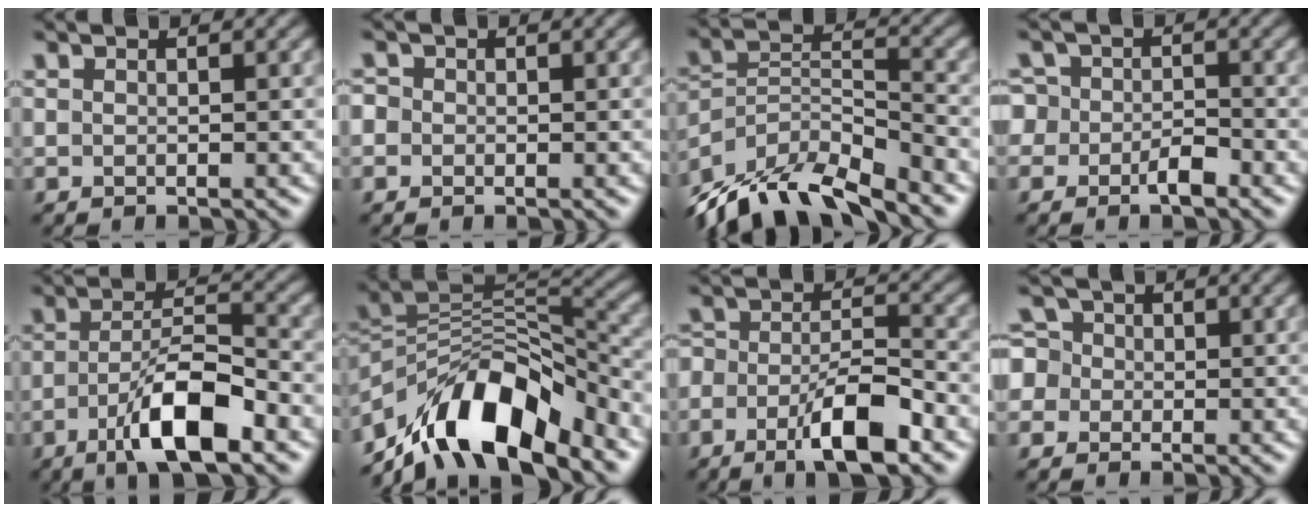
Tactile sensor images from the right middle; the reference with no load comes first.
{"total": 1.1, "force": [-0.1, 1.1, 0.3], "torque": [-0.002, 0.001, -0.005]}
{"total": 10.9, "force": [-9.3, 3.2, 4.7], "torque": [-0.091, 0.003, -0.169]}
{"total": 3.2, "force": [-1.8, 2.1, 1.6], "torque": [-0.022, 0.000, -0.042]}
{"total": 7.8, "force": [-4.0, 2.3, 6.3], "torque": [-0.111, 0.007, -0.072]}
{"total": 12.0, "force": [-8.4, 4.8, 7.1], "torque": [-0.114, 0.010, -0.159]}
{"total": 6.3, "force": [-3.8, 2.0, 4.6], "torque": [-0.081, 0.003, -0.070]}
{"total": 4.6, "force": [-0.5, 4.2, 1.8], "torque": [-0.039, 0.030, -0.041]}